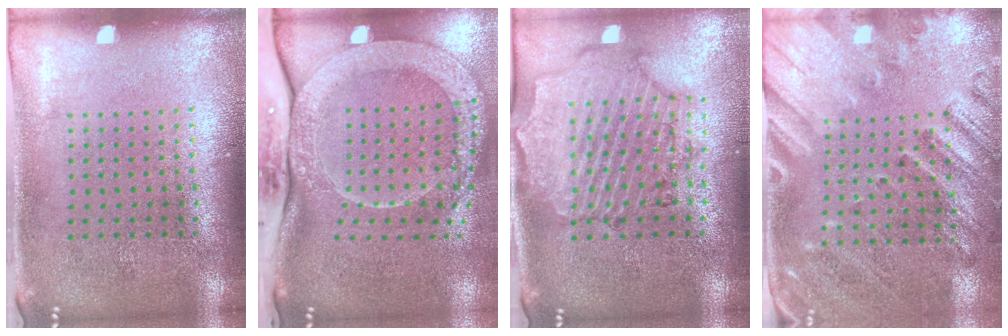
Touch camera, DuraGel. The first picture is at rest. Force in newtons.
{"total": 3.1, "press": 2.3, "slide": 2.1}
{"total": 1.5, "press": 1.5, "slide": 0.3}
{"total": 2.5, "press": 2.0, "slide": 1.5}